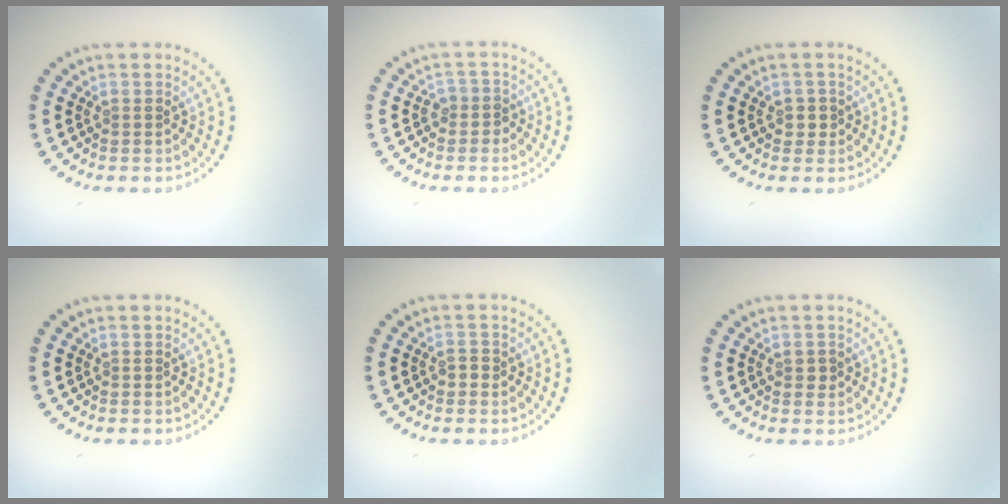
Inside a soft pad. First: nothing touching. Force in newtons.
{"total": 1.5, "press": 1.2, "slide": 0.9}
{"total": 1.1, "press": 1.0, "slide": 0.5}
{"total": 0.0}
{"total": 1.0, "press": 1.0, "slide": 0.3}
{"total": 1.0, "press": 1.0, "slide": 0.2}